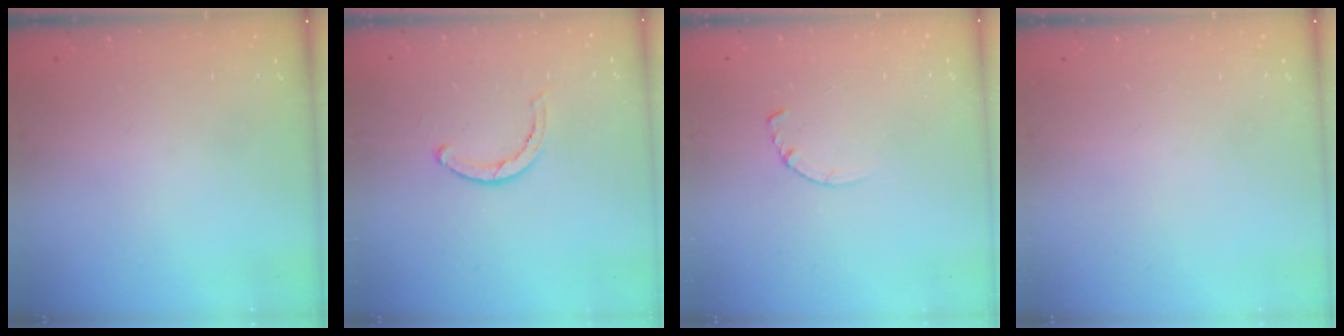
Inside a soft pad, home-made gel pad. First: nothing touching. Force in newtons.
{"total": 2.8, "press": 2.8, "slide": 0.2}
{"total": 2.8, "press": 2.8, "slide": 0.4}
{"total": 0.0}